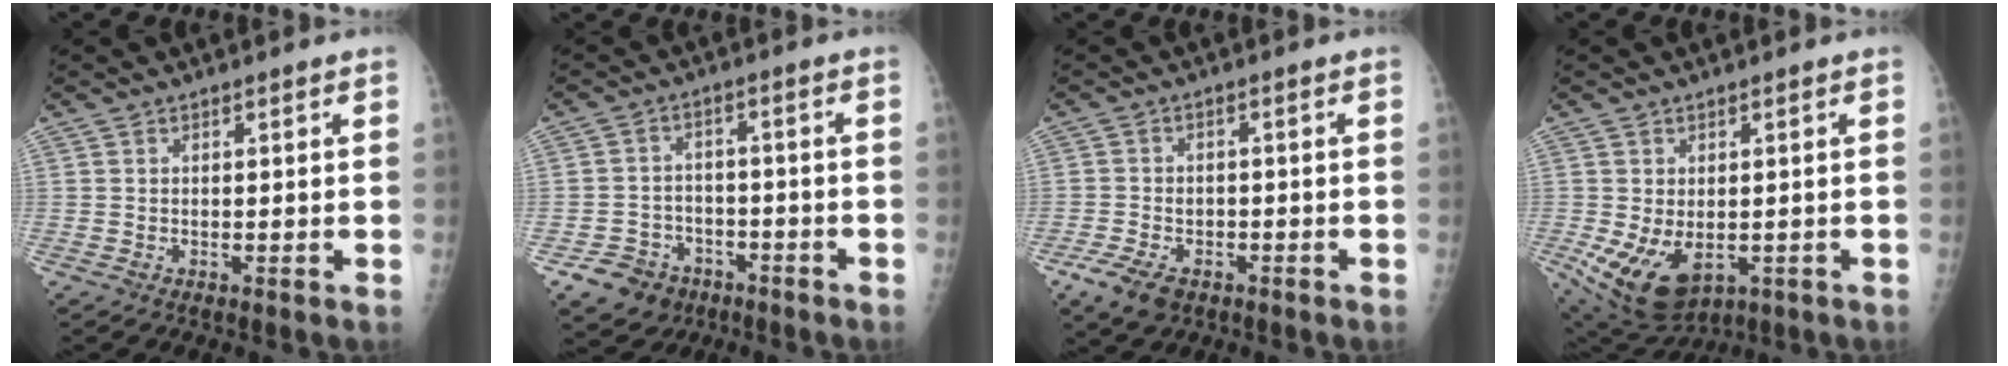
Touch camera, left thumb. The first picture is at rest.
{"total": 8.5, "force": [-4.7, 6.7, 2.0], "torque": [-0.026, 0.034, -0.069]}
{"total": 6.9, "force": [-4.0, 4.3, 3.7], "torque": [-0.070, 0.008, -0.065]}
{"total": 11.1, "force": [-2.6, 7.0, 8.2], "torque": [-0.140, -0.008, -0.021]}